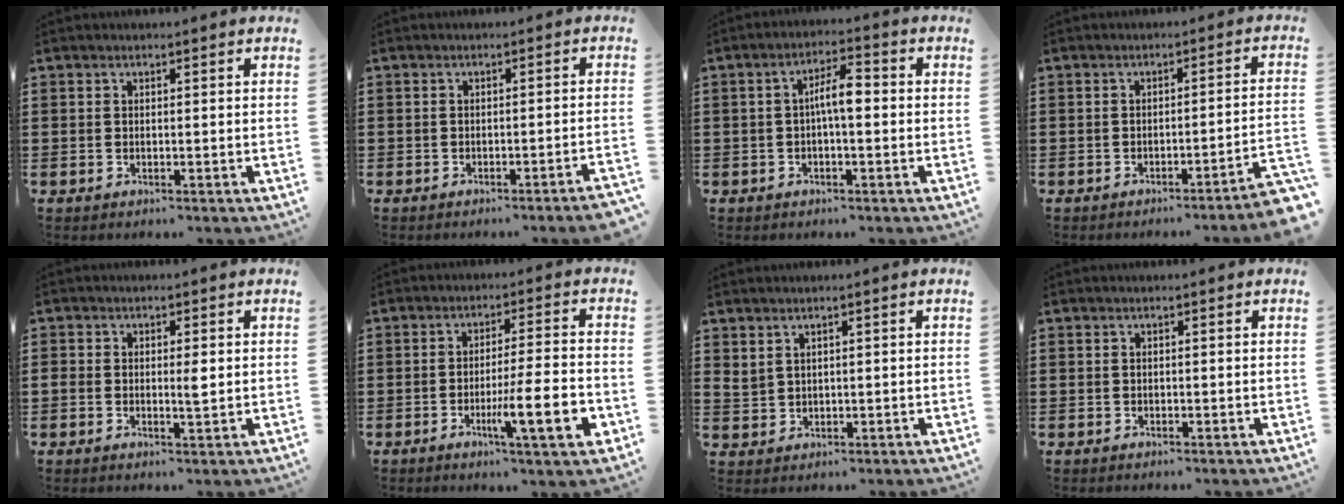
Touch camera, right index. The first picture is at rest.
{"total": 1.6, "force": [-1.4, -0.2, 0.8], "torque": [-0.014, -0.002, -0.026]}
{"total": 4.7, "force": [-0.2, 1.2, 4.5], "torque": [-0.083, 0.011, -0.007]}
{"total": 3.2, "force": [-2.5, -0.5, 2.0], "torque": [-0.034, -0.014, -0.049]}
{"total": 2.1, "force": [0.0, 0.8, 2.0], "torque": [-0.038, 0.001, -0.001]}
{"total": 10.5, "force": [-3.6, 1.3, 9.8], "torque": [-0.149, -0.007, -0.059]}
{"total": 1.9, "force": [1.5, 0.9, 0.6], "torque": [-0.016, 0.003, 0.029]}
{"total": 0.0}